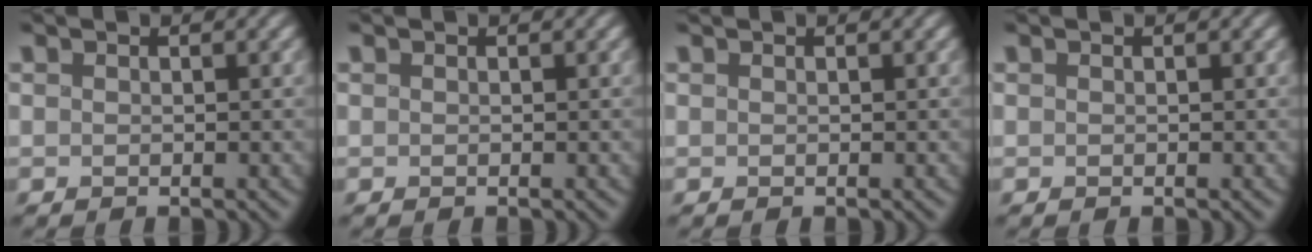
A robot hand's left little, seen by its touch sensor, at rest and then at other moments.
{"total": 0.0}
{"total": 0.0}
{"total": 0.0}